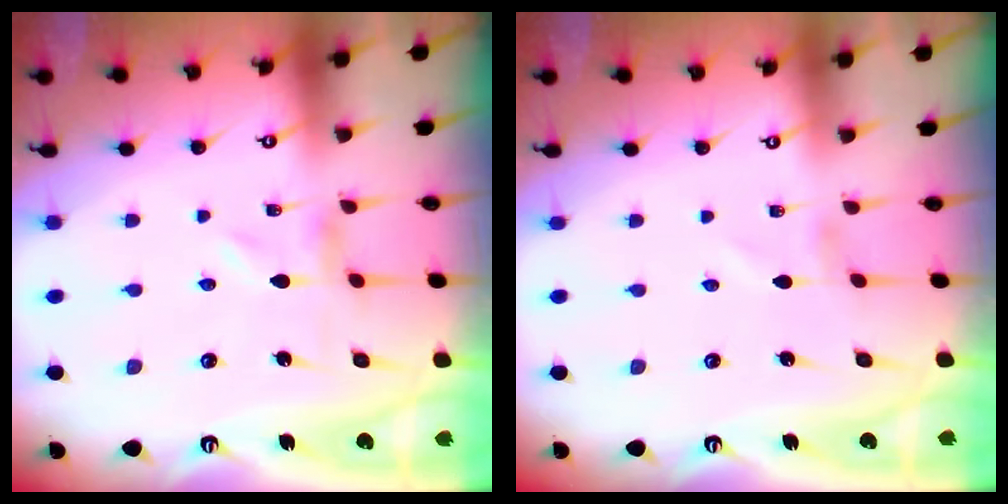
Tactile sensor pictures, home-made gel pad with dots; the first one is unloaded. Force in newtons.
{"total": 1.3, "press": 1.3, "slide": 0.1}